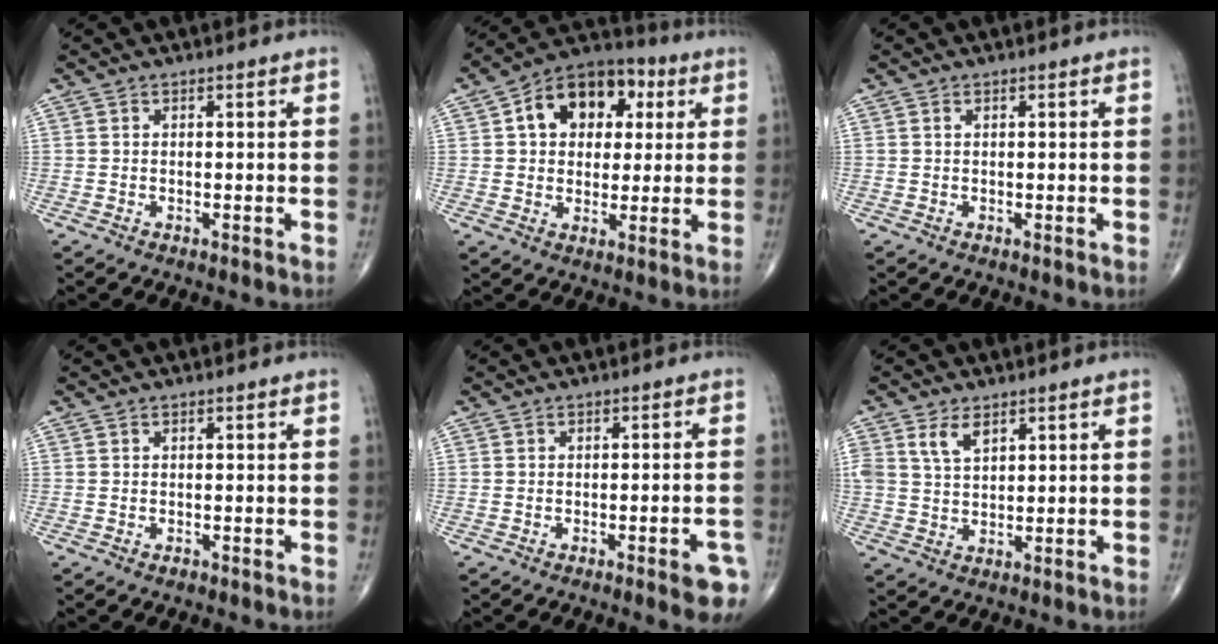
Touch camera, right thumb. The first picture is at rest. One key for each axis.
{"total": 14.9, "fx": 4.1, "fy": 10.5, "fz": 9.8, "tx": -0.106, "ty": 0.014, "tz": 0.056}
{"total": 0.0}
{"total": 0.5, "fx": -0.2, "fy": 0.4, "fz": 0.3, "tx": -0.003, "ty": 0.000, "tz": -0.003}
{"total": 5.6, "fx": -2.8, "fy": 1.3, "fz": 4.6, "tx": -0.046, "ty": 0.008, "tz": -0.032}
{"total": 4.5, "fx": 2.5, "fy": 2.4, "fz": 2.9, "tx": -0.047, "ty": -0.009, "tz": 0.054}